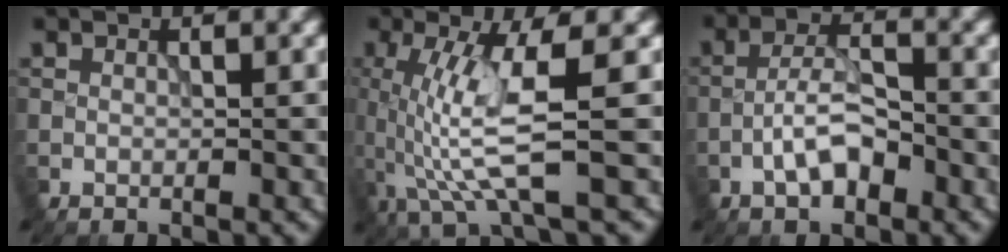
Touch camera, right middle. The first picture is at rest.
{"total": 6.0, "force": [-0.5, 0.9, 5.9], "torque": [-0.128, 0.000, -0.006]}
{"total": 3.7, "force": [-1.8, 1.6, 2.9], "torque": [-0.051, 0.011, -0.037]}